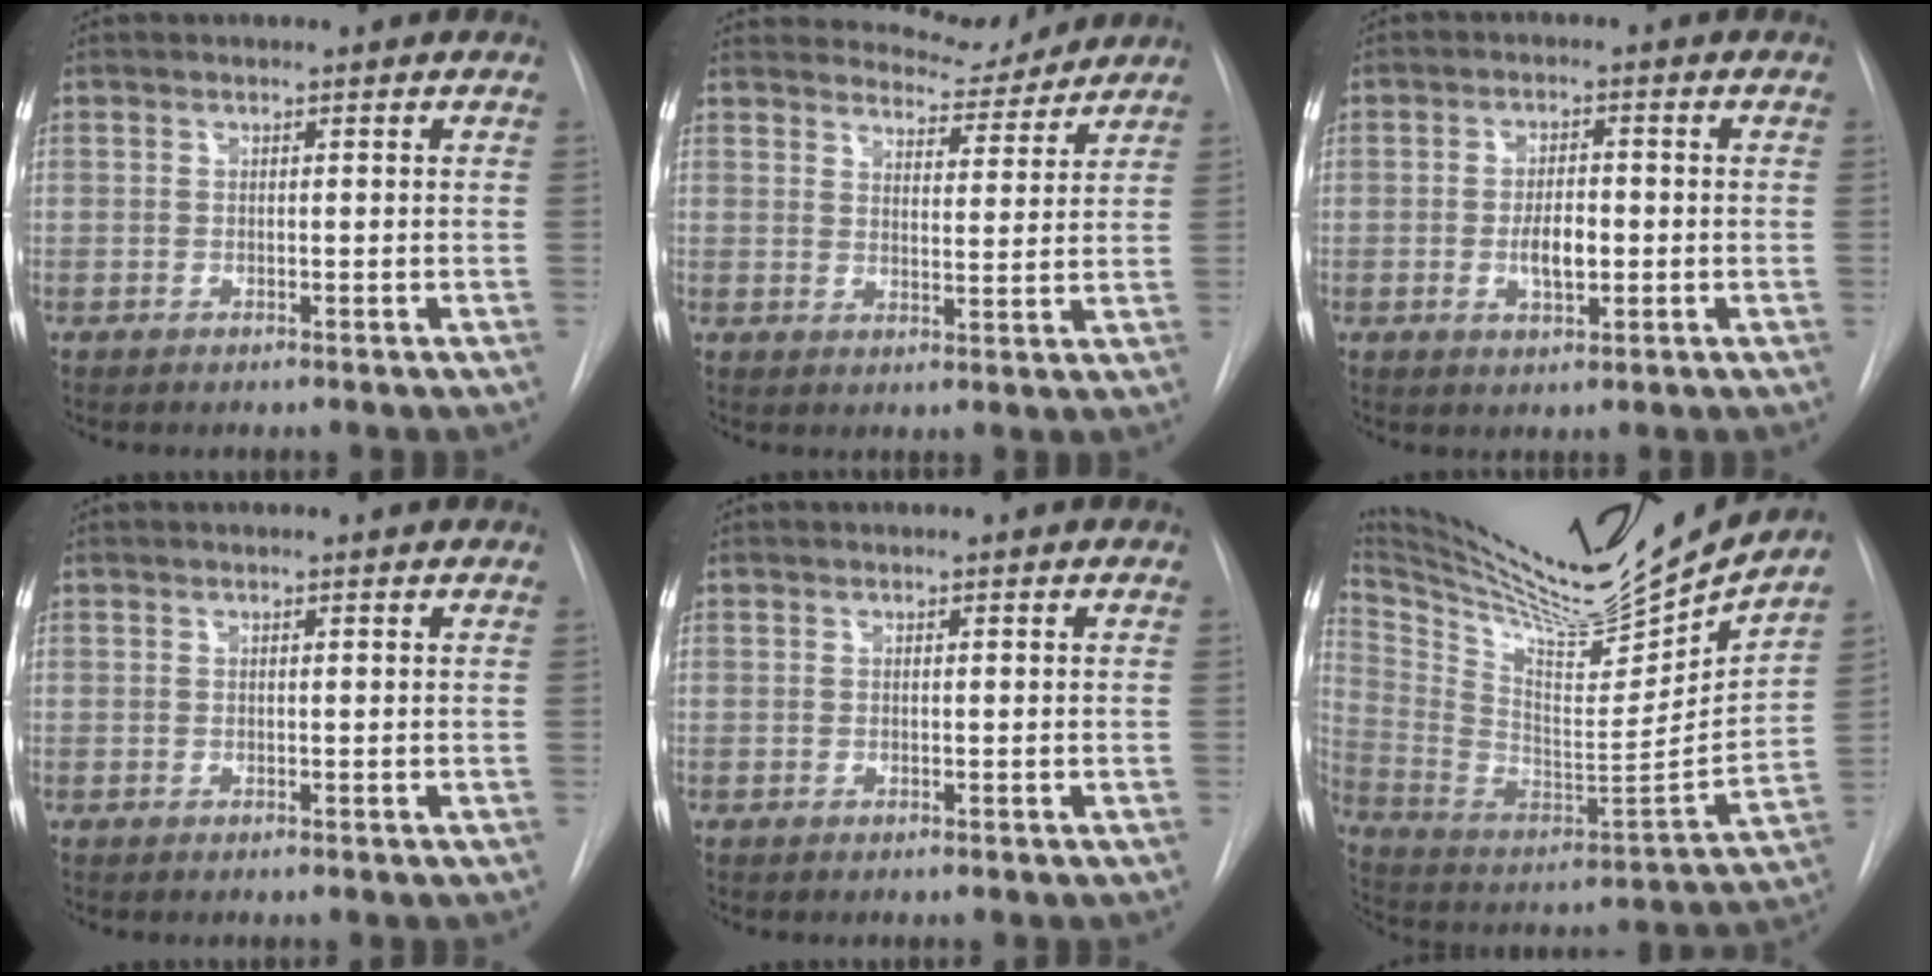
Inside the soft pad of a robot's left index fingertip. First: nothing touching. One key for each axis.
{"total": 6.7, "fx": 6.6, "fy": 1.4, "fz": 0.1, "tx": 0.001, "ty": -0.014, "tz": 0.088}
{"total": 4.3, "fx": -1.5, "fy": 1.7, "fz": 3.7, "tx": -0.062, "ty": -0.006, "tz": -0.020}
{"total": 0.6, "fx": 0.5, "fy": -0.1, "fz": 0.4, "tx": -0.007, "ty": 0.006, "tz": 0.005}
{"total": 0.0}
{"total": 24.9, "fx": 22.6, "fy": 1.3, "fz": 10.6, "tx": -0.199, "ty": -0.070, "tz": 0.357}